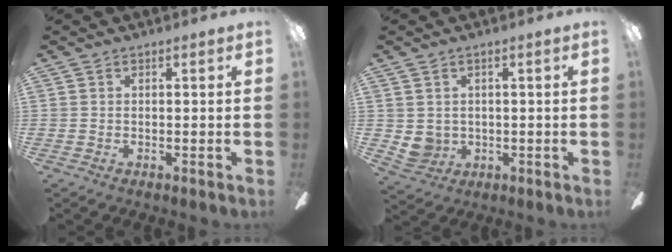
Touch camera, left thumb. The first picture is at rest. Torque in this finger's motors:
{"motor_torque": [0.04, 0.03, -0.05, -0.14, 0.01]}